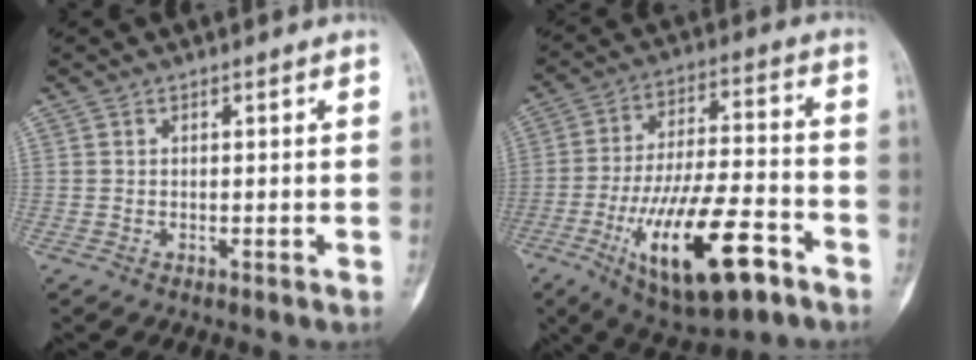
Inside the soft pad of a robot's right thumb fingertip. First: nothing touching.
{"total": 20.4, "force": [-9.2, 7.2, 16.7], "torque": [-0.297, 0.038, -0.146]}